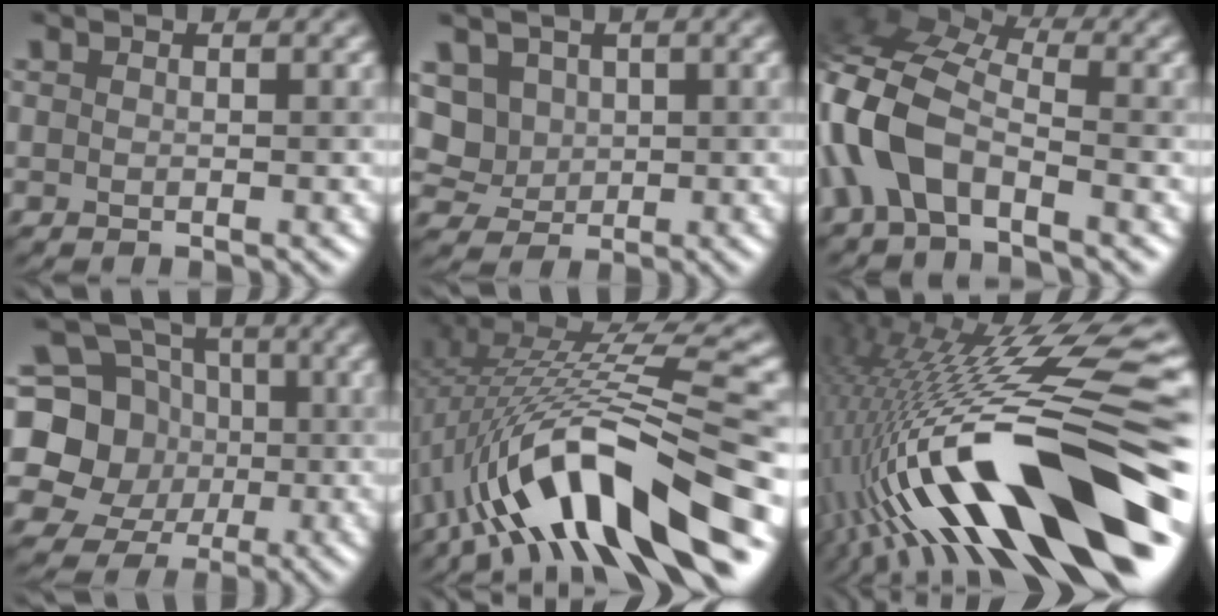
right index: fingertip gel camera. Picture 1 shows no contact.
{"total": 4.7, "force": [1.8, 4.0, 1.6], "torque": [-0.033, 0.012, 0.036]}
{"total": 8.1, "force": [-2.3, 4.5, 6.3], "torque": [-0.141, 0.023, -0.064]}
{"total": 10.5, "force": [0.8, 9.5, 4.4], "torque": [-0.099, 0.023, -0.019]}
{"total": 14.4, "force": [-5.0, 4.1, 12.9], "torque": [-0.215, 0.021, -0.076]}
{"total": 17.4, "force": [-4.4, 4.7, 16.2], "torque": [-0.279, 0.035, -0.074]}